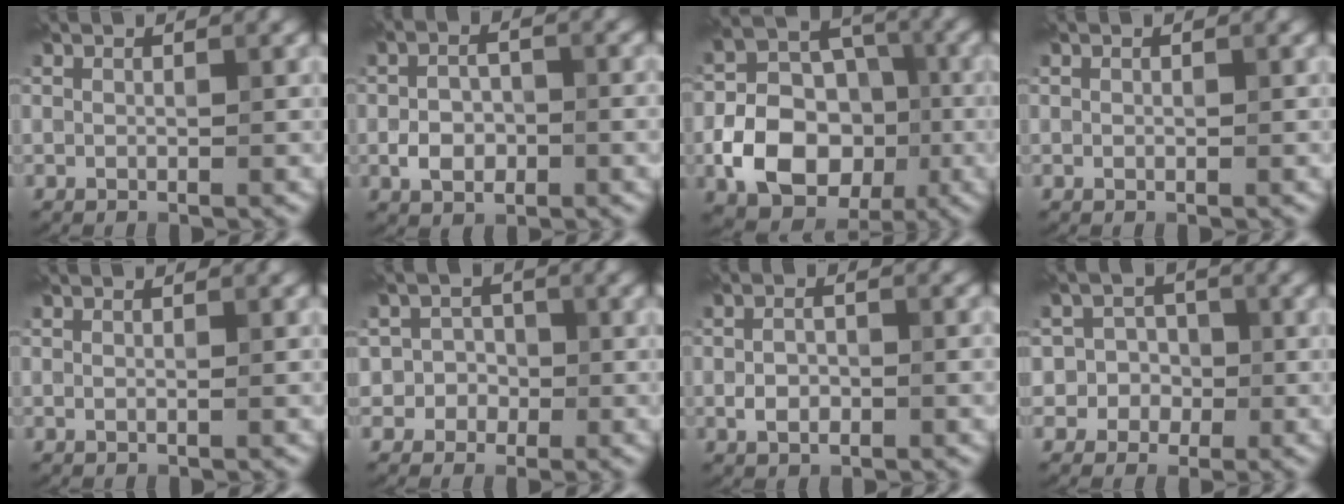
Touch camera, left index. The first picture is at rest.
{"total": 3.8, "force": [-1.2, 2.3, 2.8], "torque": [-0.054, 0.002, -0.026]}
{"total": 8.7, "force": [-2.8, 6.4, 5.2], "torque": [-0.084, 0.000, -0.054]}
{"total": 0.0}
{"total": 0.6, "force": [-0.1, 0.1, 0.6], "torque": [-0.015, 0.000, 0.000]}
{"total": 2.4, "force": [-0.8, 2.2, 0.3], "torque": [0.013, 0.007, -0.021]}
{"total": 3.0, "force": [-0.7, 1.7, 2.4], "torque": [-0.050, 0.002, -0.015]}
{"total": 3.6, "force": [-1.0, 3.4, 0.4], "torque": [0.019, 0.011, -0.034]}